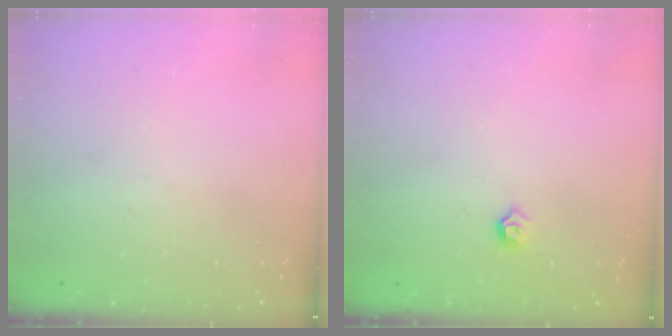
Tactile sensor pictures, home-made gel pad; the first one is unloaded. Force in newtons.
{"total": 3.4, "press": 3.3, "slide": 0.7}